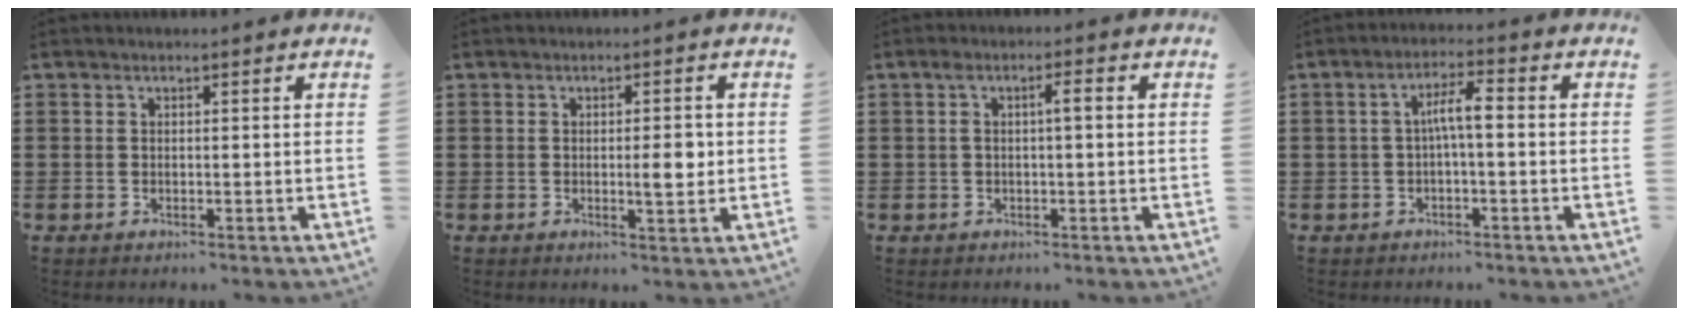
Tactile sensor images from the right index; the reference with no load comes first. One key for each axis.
{"total": 3.5, "fx": -0.1, "fy": 0.9, "fz": 3.4, "tx": -0.052, "ty": -0.004, "tz": -0.005}
{"total": 2.5, "fx": 0.1, "fy": 0.4, "fz": 2.5, "tx": -0.046, "ty": 0.005, "tz": -0.002}
{"total": 4.4, "fx": -0.3, "fy": 1.0, "fz": 4.3, "tx": -0.089, "ty": 0.007, "tz": -0.012}